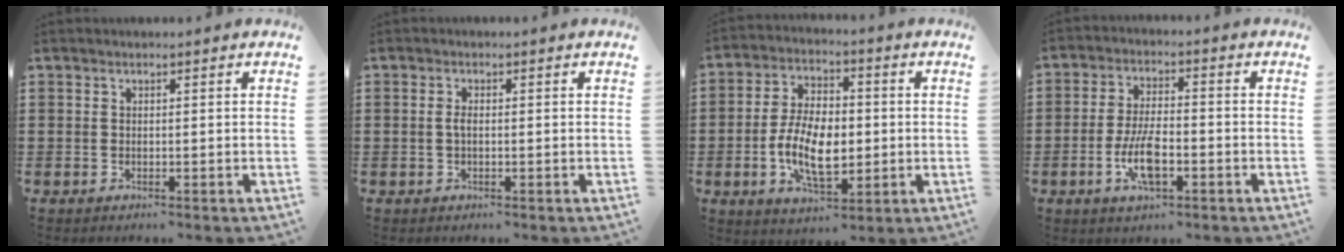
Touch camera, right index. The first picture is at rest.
{"total": 1.5, "force": [-0.2, 0.6, 1.4], "torque": [-0.034, -0.002, -0.007]}
{"total": 10.0, "force": [-1.4, 5.3, 8.3], "torque": [-0.172, 0.001, -0.029]}
{"total": 7.5, "force": [-2.5, 3.0, 6.4], "torque": [-0.147, -0.006, -0.051]}